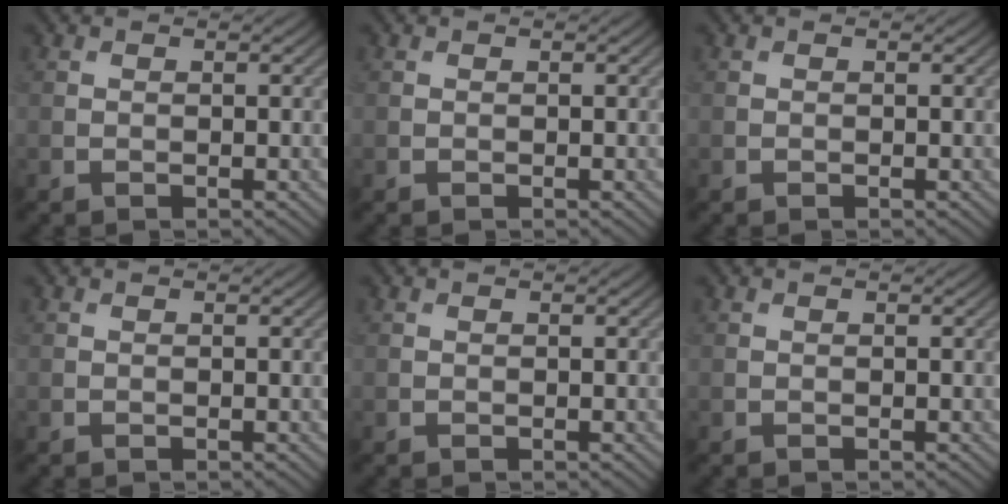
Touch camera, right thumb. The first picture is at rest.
{"total": 0.0}
{"total": 0.0}
{"total": 0.0}
{"total": 0.0}
{"total": 0.0}